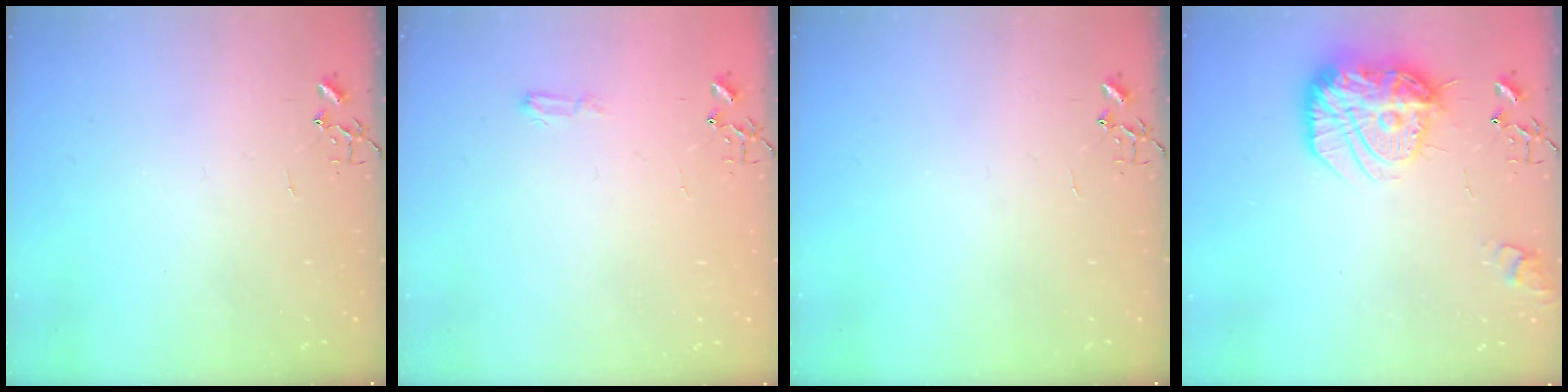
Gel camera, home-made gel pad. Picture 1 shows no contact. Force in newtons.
{"total": 6.0, "press": 6.0, "slide": 0.7}
{"total": 0.0}
{"total": 17.9, "press": 17.9, "slide": 1.5}